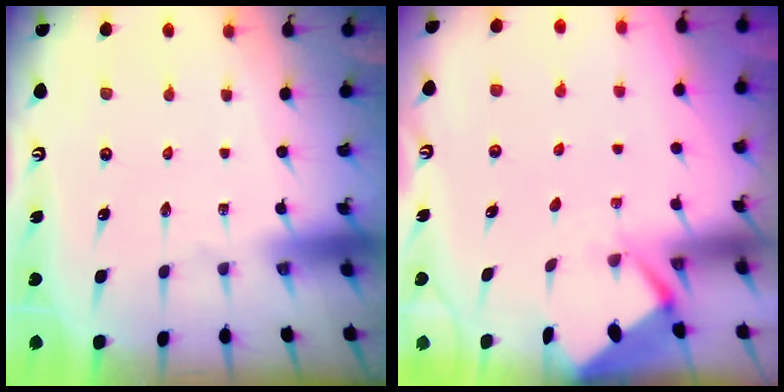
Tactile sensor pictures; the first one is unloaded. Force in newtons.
{"total": 2.6, "press": 2.6, "slide": 0.3}